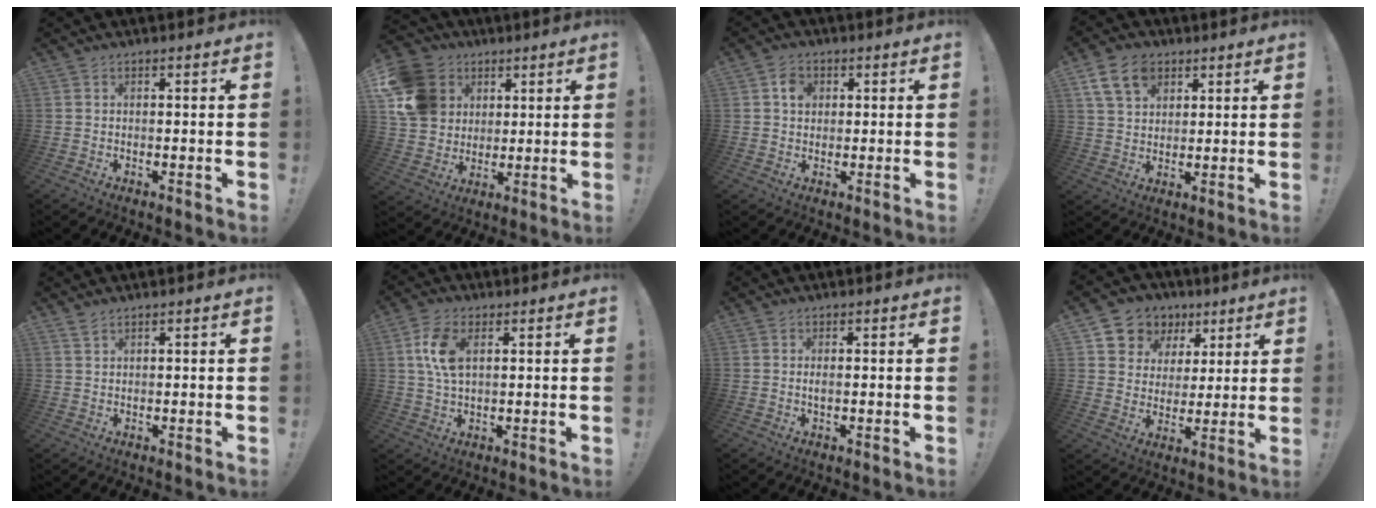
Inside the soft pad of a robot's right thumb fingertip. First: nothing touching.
{"total": 15.9, "force": [4.7, 13.5, 7.0], "torque": [-0.123, -0.014, 0.101]}
{"total": 4.2, "force": [1.2, 3.3, 2.2], "torque": [-0.022, -0.002, 0.017]}
{"total": 10.8, "force": [5.7, 7.4, 5.5], "torque": [-0.088, -0.018, 0.110]}
{"total": 1.8, "force": [1.5, 0.4, 0.9], "torque": [-0.014, -0.006, 0.027]}
{"total": 8.7, "force": [2.7, 4.7, 6.8], "torque": [-0.135, 0.001, 0.048]}
{"total": 1.1, "force": [-0.1, 0.2, 1.0], "torque": [-0.015, 0.000, -0.004]}
{"total": 9.6, "force": [4.6, 8.1, 2.1], "torque": [-0.033, -0.034, 0.094]}